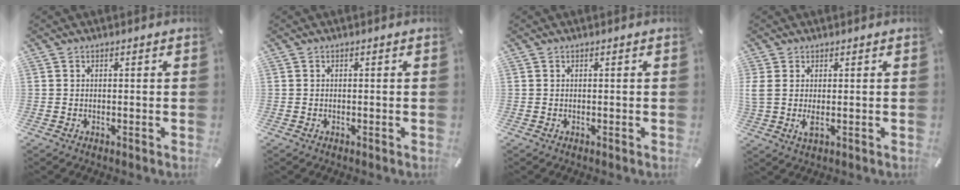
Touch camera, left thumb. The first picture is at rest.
{"total": 0.0}
{"total": 0.0}
{"total": 4.0, "force": [0.3, 1.2, 3.8], "torque": [-0.083, -0.008, 0.005]}